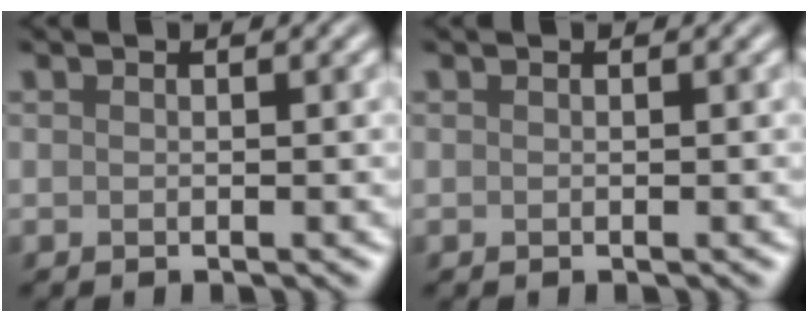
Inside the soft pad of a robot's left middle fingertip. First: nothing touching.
{"total": 0.0}